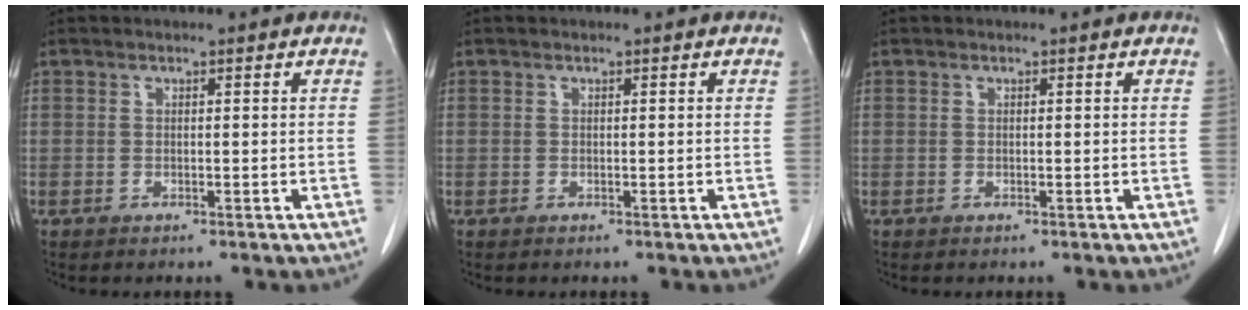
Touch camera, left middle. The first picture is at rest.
{"total": 0.0}
{"total": 0.0}